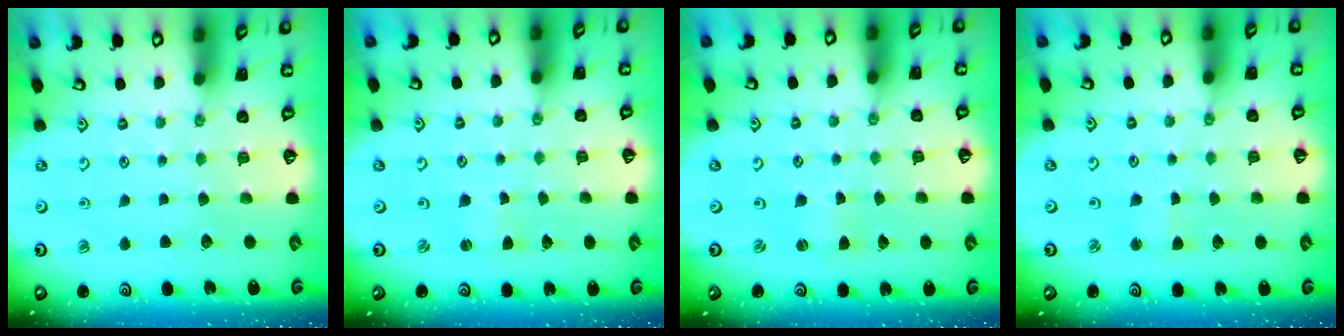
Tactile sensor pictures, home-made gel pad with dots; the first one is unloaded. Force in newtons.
{"total": 2.0, "press": 2.0, "slide": 0.3}
{"total": 1.0, "press": 1.0, "slide": 0.1}
{"total": 2.0, "press": 2.0, "slide": 0.3}